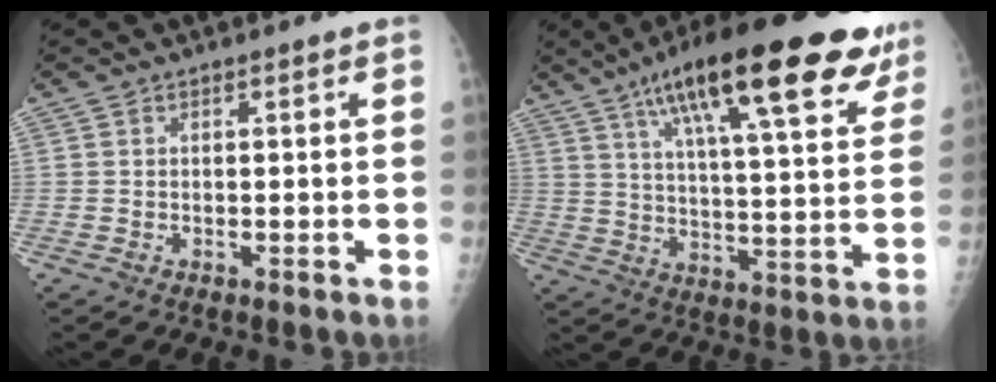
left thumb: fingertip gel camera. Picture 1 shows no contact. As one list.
[{"total": 26.3, "force": [15.4, 7.0, 20.1], "torque": [-0.283, -0.022, 0.230]}]